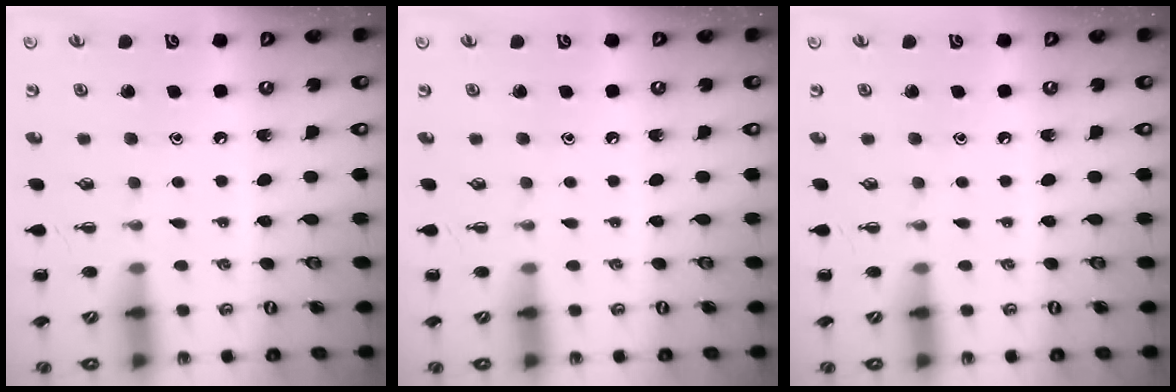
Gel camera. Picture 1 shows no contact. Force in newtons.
{"total": 0.0}
{"total": 0.0}